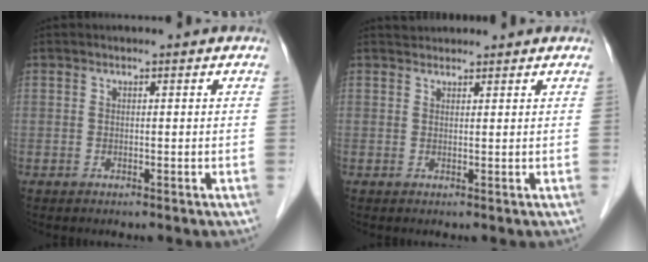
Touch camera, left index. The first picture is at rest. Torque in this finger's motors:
{"motor_torque": [0.06, -0.01, -0.01, -0.01]}